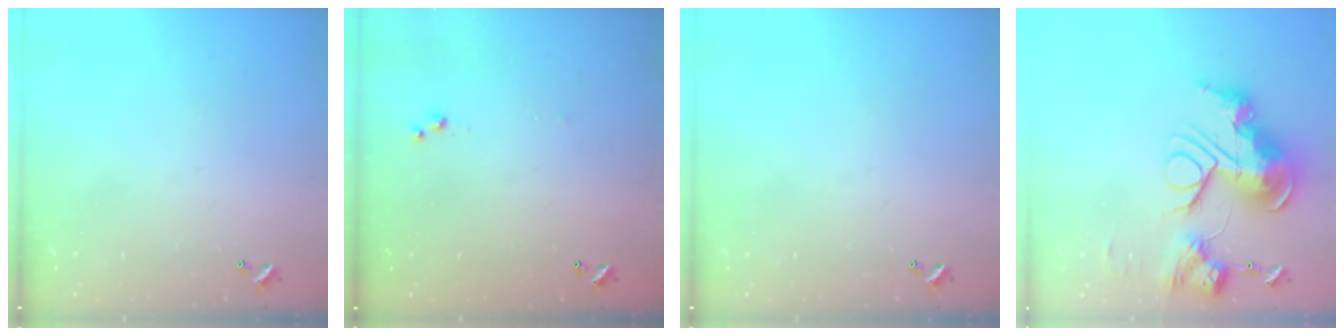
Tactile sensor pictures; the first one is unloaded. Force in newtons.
{"total": 4.8, "press": 4.7, "slide": 0.4}
{"total": 0.0}
{"total": 0.9, "press": 0.9, "slide": 0.0}